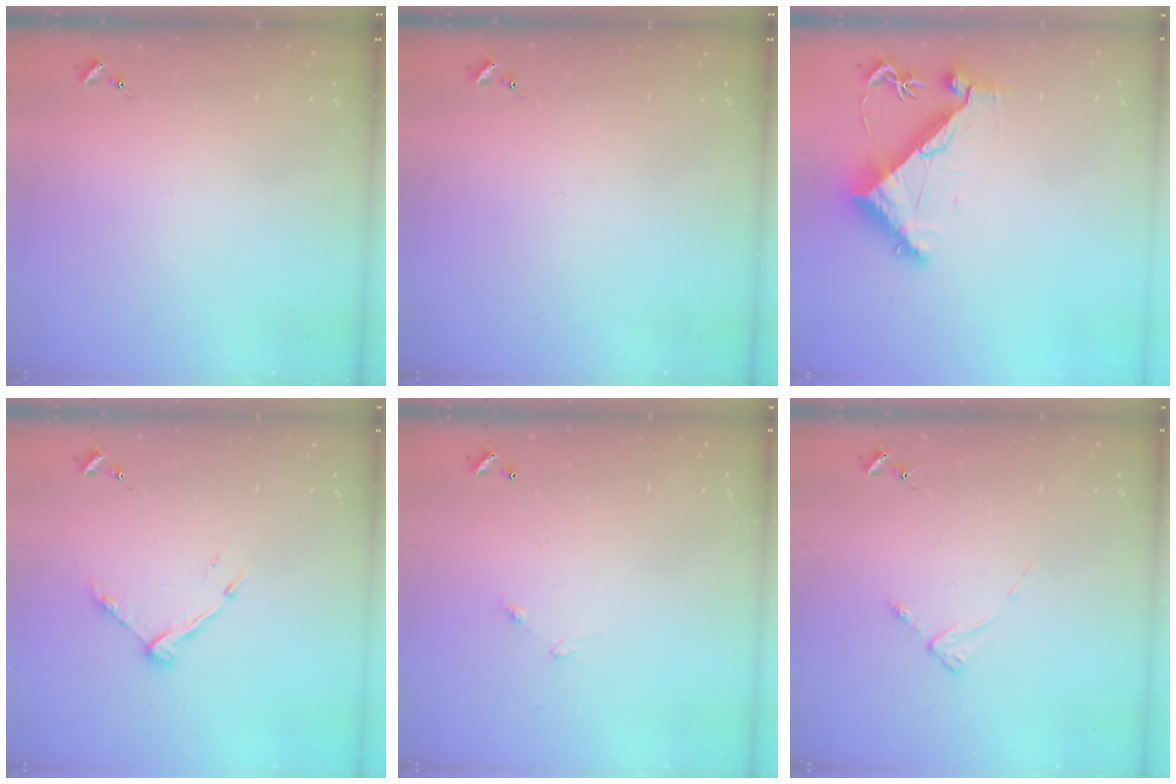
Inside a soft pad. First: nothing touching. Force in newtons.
{"total": 0.0}
{"total": 7.9, "press": 7.8, "slide": 1.0}
{"total": 8.7, "press": 8.7, "slide": 0.5}
{"total": 4.9, "press": 4.9, "slide": 0.3}
{"total": 2.4, "press": 2.4, "slide": 0.3}